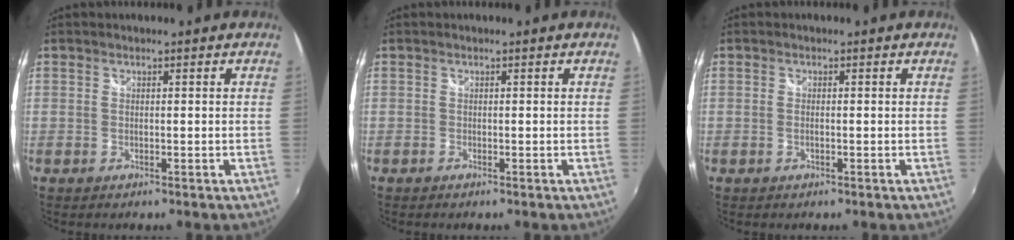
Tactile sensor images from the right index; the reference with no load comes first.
{"total": 0.0}
{"total": 0.8, "force": [-0.2, 0.2, 0.7], "torque": [-0.017, 0.000, -0.006]}